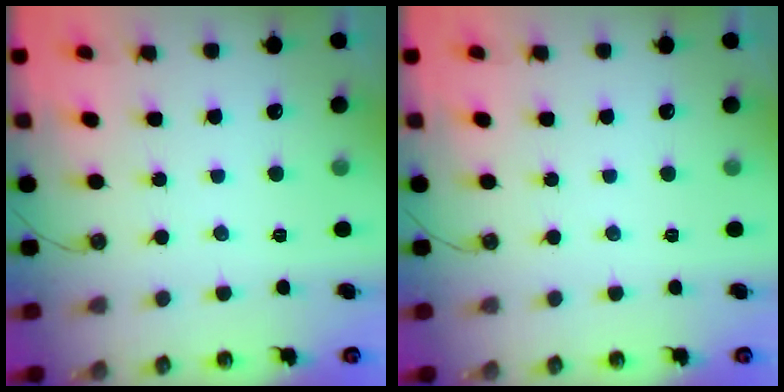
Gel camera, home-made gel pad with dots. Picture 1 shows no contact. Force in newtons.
{"total": 0.0}